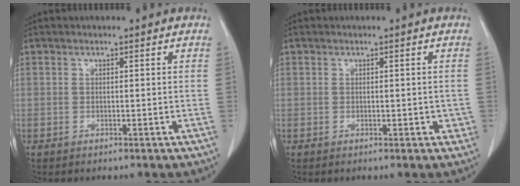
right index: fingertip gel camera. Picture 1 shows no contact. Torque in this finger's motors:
{"motor_torque": [0.09, 0.07, 0.04, 0.02]}